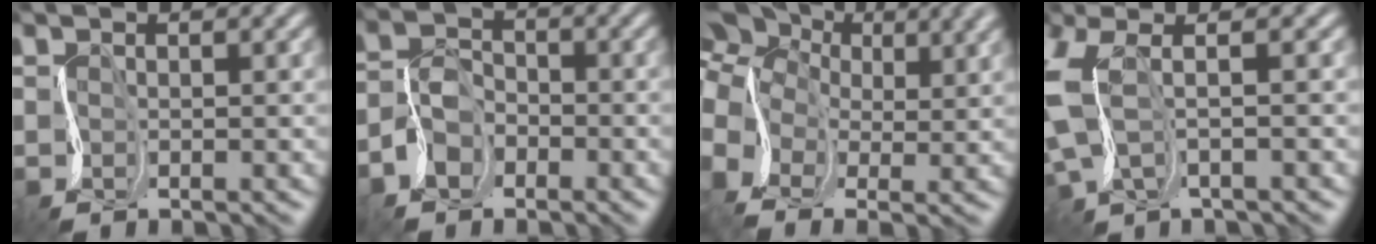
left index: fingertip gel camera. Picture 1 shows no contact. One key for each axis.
{"total": 2.8, "fx": -2.0, "fy": 1.9, "fz": 0.7, "tx": -0.027, "ty": 0.017, "tz": -0.051}
{"total": 14.6, "fx": 2.3, "fy": 11.4, "fz": 8.8, "tx": -0.207, "ty": 0.006, "tz": 0.041}
{"total": 4.0, "fx": 2.0, "fy": 1.5, "fz": 3.2, "tx": -0.102, "ty": 0.009, "tz": 0.031}